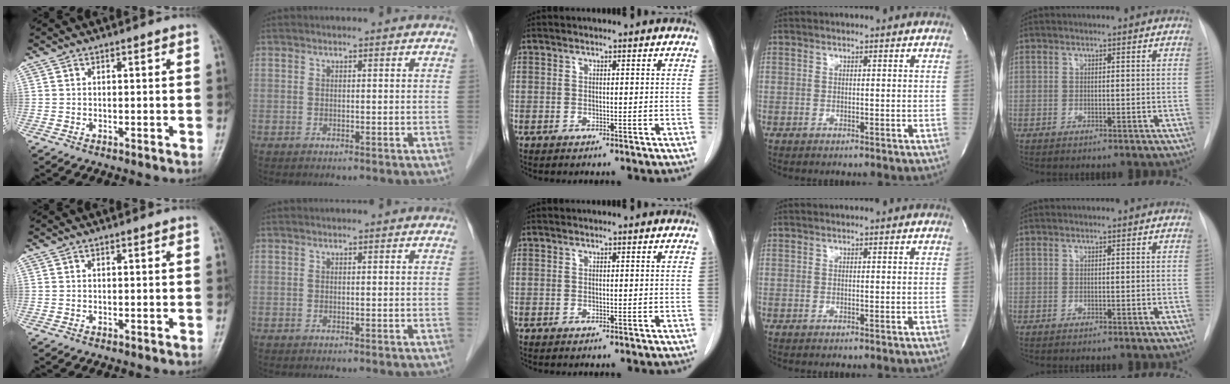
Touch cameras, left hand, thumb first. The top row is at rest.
{}